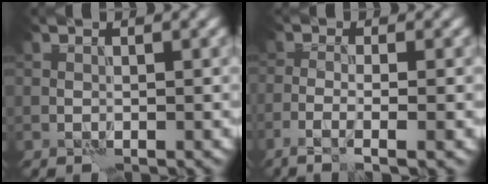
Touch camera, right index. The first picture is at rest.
{"total": 3.1, "force": [-1.7, 0.4, 2.5], "torque": [-0.043, -0.001, -0.040]}